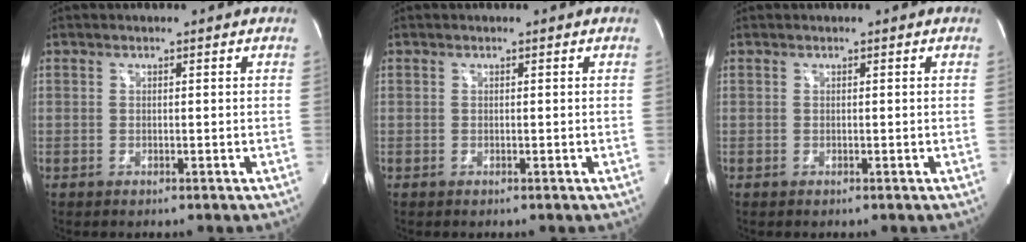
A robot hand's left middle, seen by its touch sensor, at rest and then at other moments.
{"total": 0.0}
{"total": 0.0}